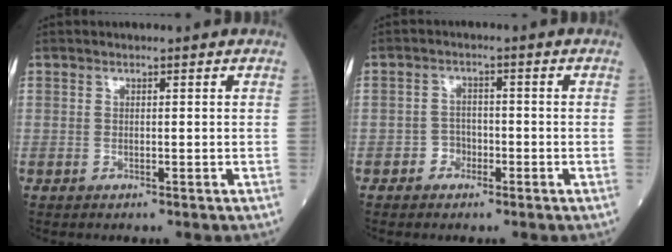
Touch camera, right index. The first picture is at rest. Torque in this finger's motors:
{"motor_torque": [0.01, -0.12, 0.10, -0.01]}